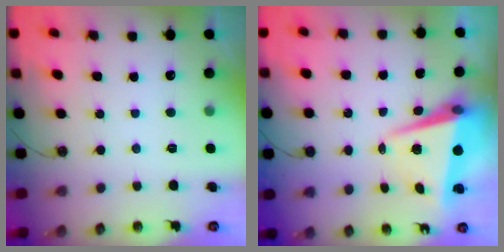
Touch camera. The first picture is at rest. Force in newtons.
{"total": 8.3, "press": 8.2, "slide": 1.1}